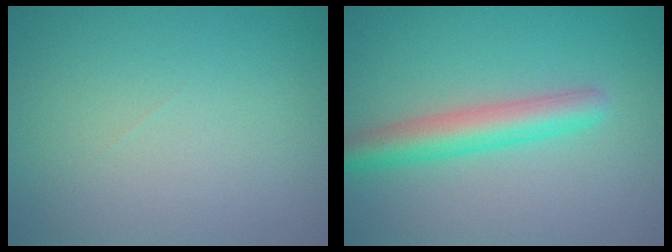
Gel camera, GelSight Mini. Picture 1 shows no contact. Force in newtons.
{"total": 3.9, "press": 3.9, "slide": 0.1}